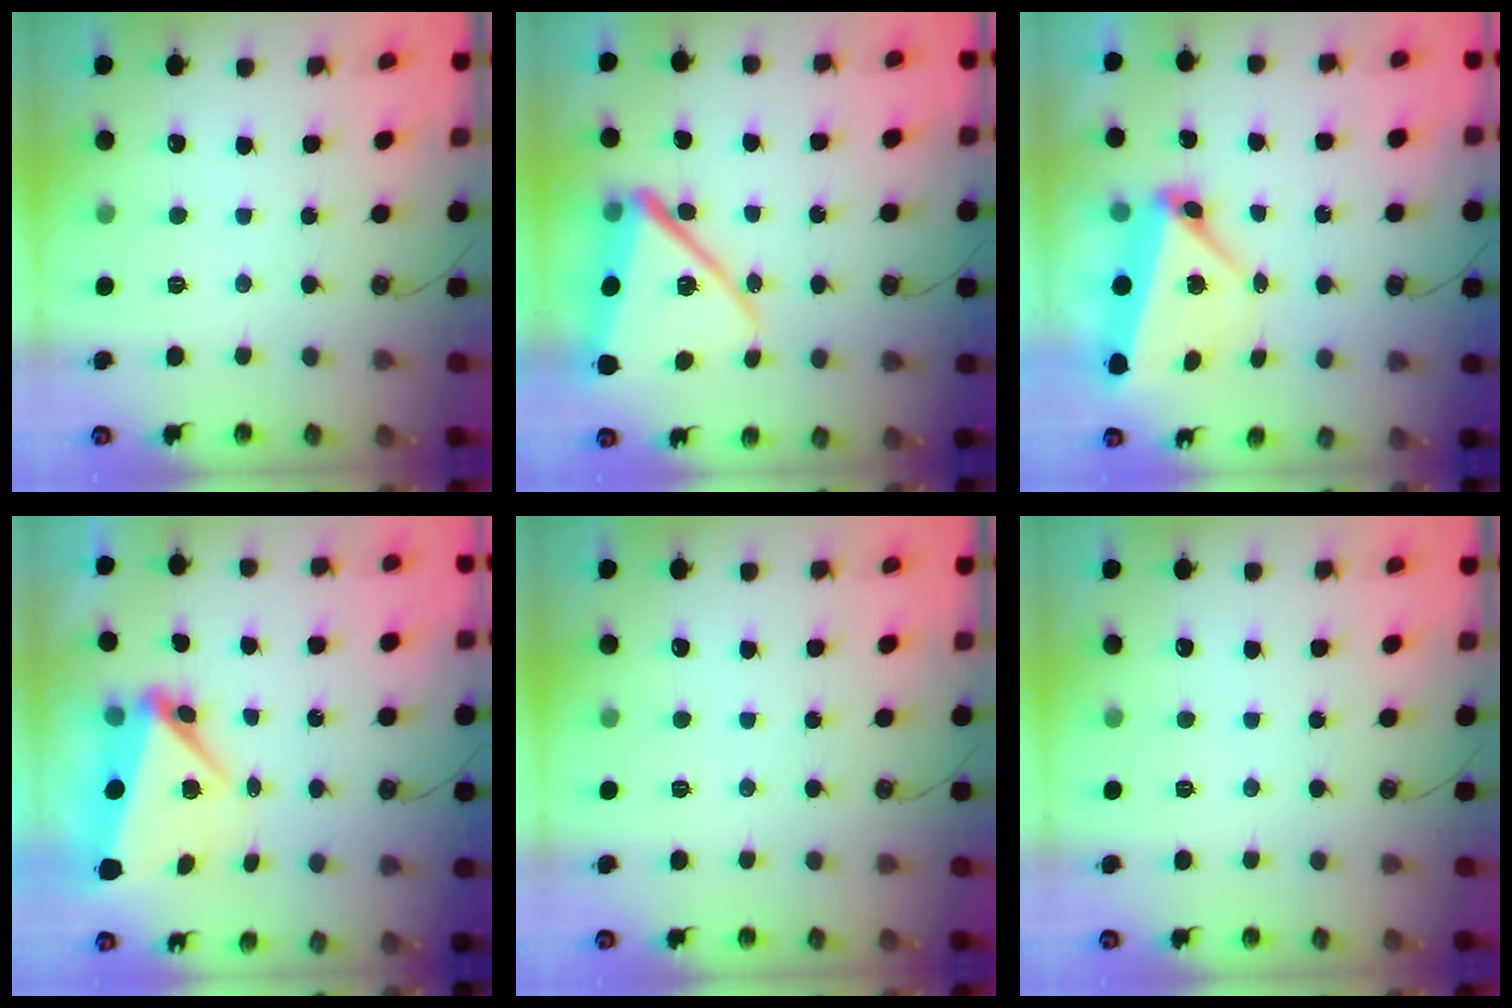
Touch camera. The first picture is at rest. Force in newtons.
{"total": 18.4, "press": 18.3, "slide": 2.2}
{"total": 7.2, "press": 7.2, "slide": 0.8}
{"total": 7.1, "press": 6.8, "slide": 2.0}
{"total": 0.0}
{"total": 0.0}